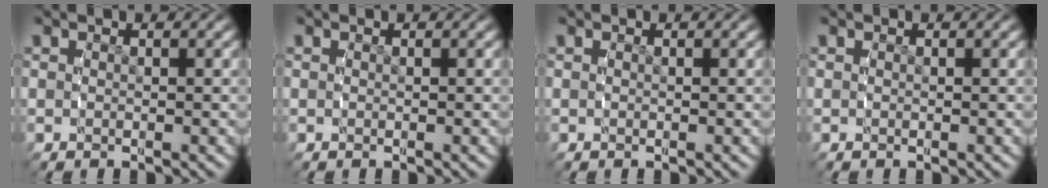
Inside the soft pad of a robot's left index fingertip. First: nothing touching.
{"total": 0.0}
{"total": 0.0}
{"total": 0.0}